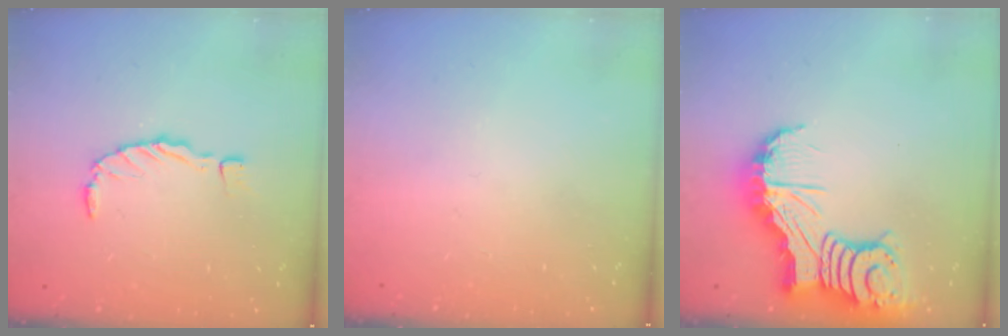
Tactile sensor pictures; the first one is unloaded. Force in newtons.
{"total": 0.0}
{"total": 13.4, "press": 13.3, "slide": 1.6}